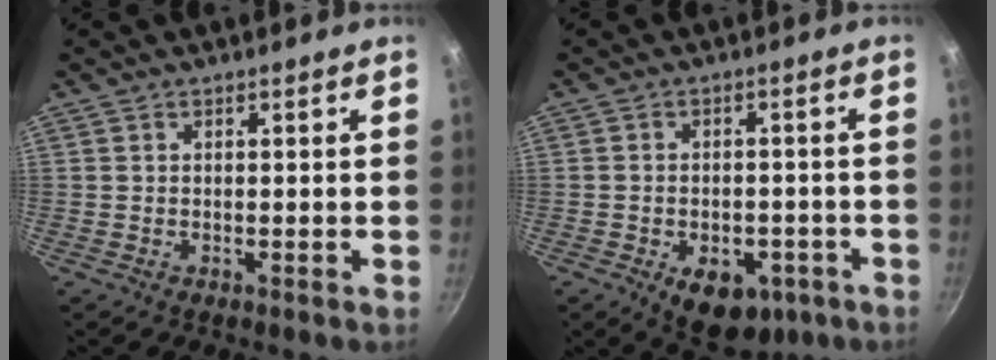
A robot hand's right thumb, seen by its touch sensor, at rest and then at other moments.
{"total": 11.0, "force": [-4.6, 6.8, 7.2], "torque": [-0.063, 0.013, -0.049]}